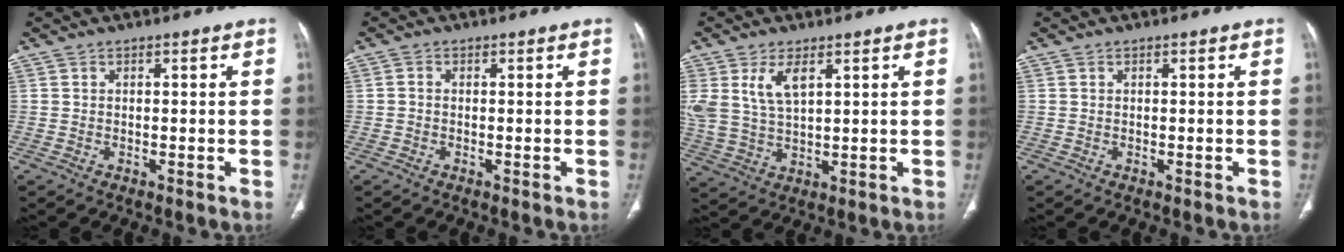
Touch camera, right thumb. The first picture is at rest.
{"total": 0.7, "force": [-0.2, 0.6, 0.4], "torque": [-0.005, 0.001, -0.006]}
{"total": 8.6, "force": [3.5, 4.4, 6.5], "torque": [-0.138, -0.007, 0.079]}
{"total": 0.0}